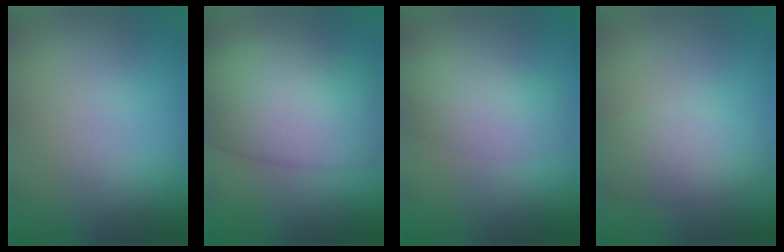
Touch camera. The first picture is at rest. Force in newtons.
{"total": 10.2, "press": 10.2, "slide": 0.3}
{"total": 3.8, "press": 3.8, "slide": 0.2}
{"total": 3.8, "press": 3.8, "slide": 0.1}